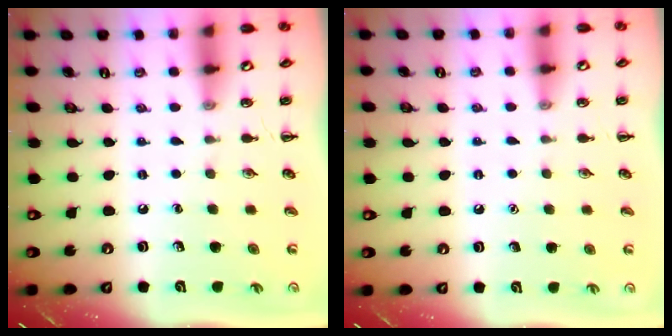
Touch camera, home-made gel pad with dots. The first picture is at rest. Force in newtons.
{"total": 1.6, "press": 1.5, "slide": 0.1}